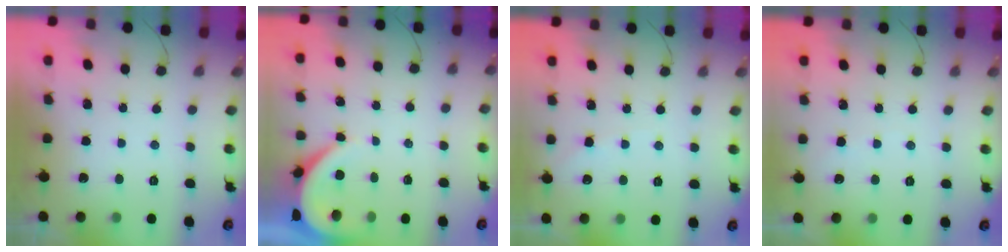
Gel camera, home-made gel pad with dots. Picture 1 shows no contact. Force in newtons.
{"total": 3.9, "press": 3.9, "slide": 0.4}
{"total": 2.7, "press": 2.7, "slide": 0.4}
{"total": 1.9, "press": 1.8, "slide": 0.2}